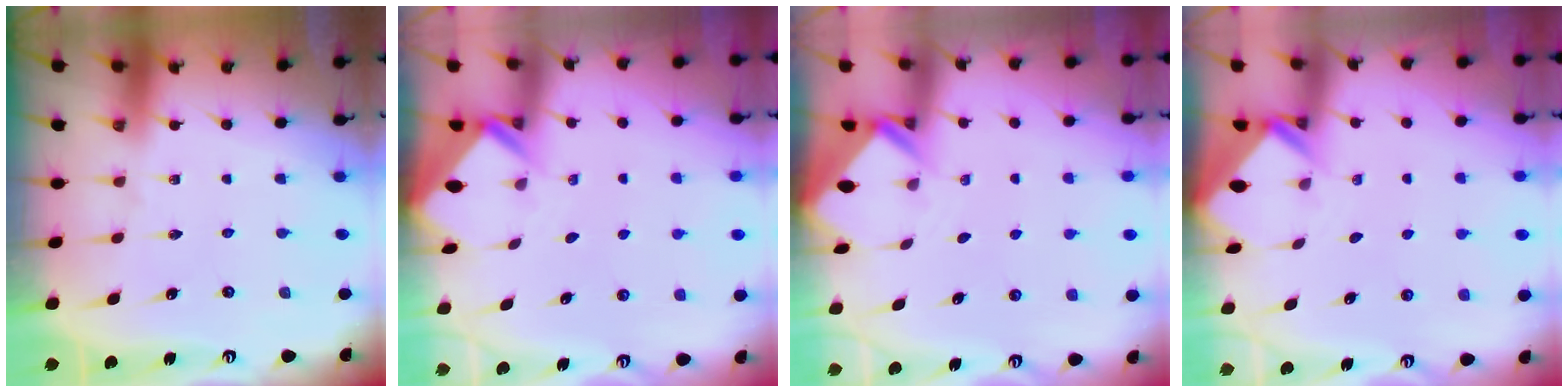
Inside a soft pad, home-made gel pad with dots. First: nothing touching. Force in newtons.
{"total": 2.3, "press": 2.3, "slide": 0.2}
{"total": 2.4, "press": 2.4, "slide": 0.1}
{"total": 2.7, "press": 2.7, "slide": 0.1}